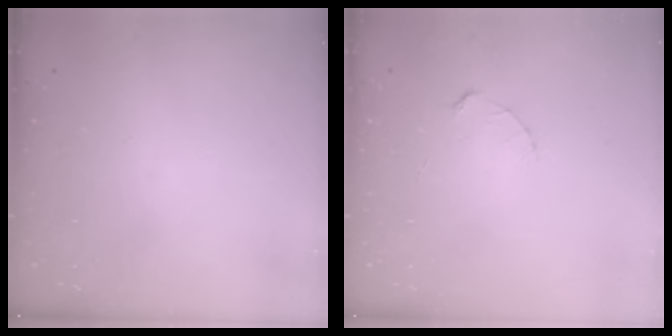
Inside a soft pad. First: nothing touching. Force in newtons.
{"total": 2.7, "press": 2.7, "slide": 0.3}